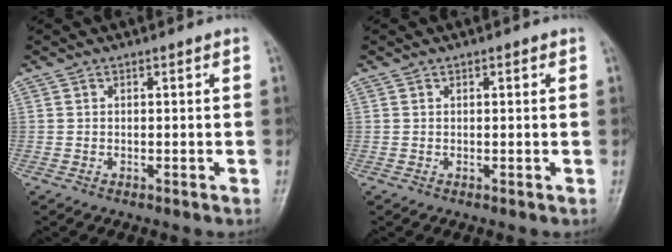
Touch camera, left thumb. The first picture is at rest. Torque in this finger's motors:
{"motor_torque": [-0.16, -0.09, 0.03, 0.03, 0.02]}